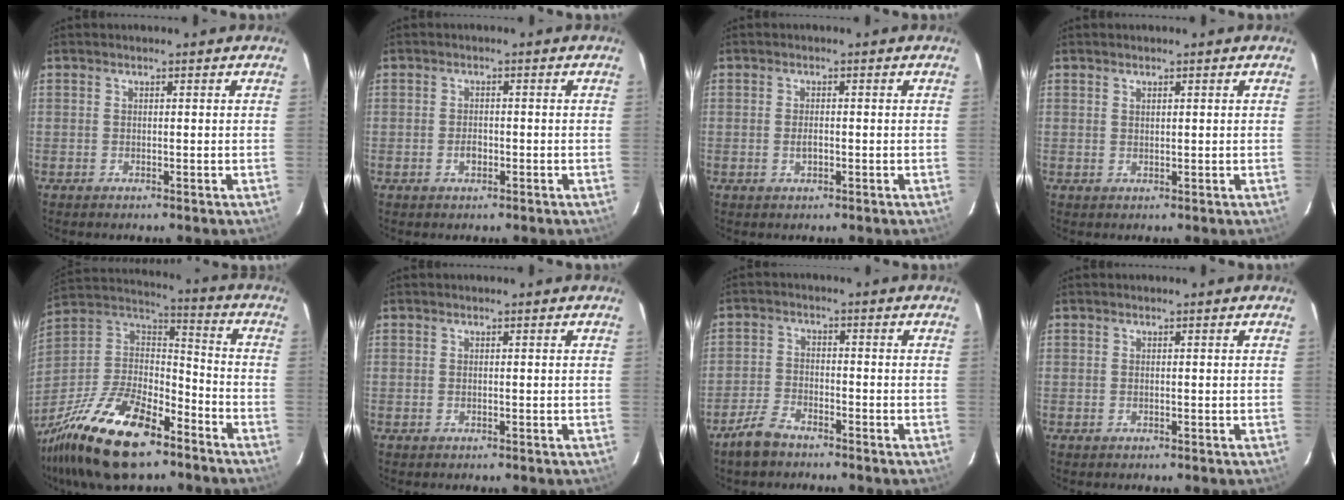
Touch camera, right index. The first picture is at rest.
{"total": 1.8, "force": [-0.9, 1.1, 1.1], "torque": [-0.021, 0.004, -0.015]}
{"total": 1.6, "force": [-0.6, 0.8, 1.3], "torque": [-0.026, 0.003, -0.011]}
{"total": 0.8, "force": [0.5, 0.3, 0.4], "torque": [-0.007, 0.002, 0.011]}
{"total": 26.4, "force": [-17.6, 10.8, 16.5], "torque": [-0.343, -0.016, -0.305]}
{"total": 0.0}
{"total": 5.5, "force": [-4.4, 2.2, 2.5], "torque": [-0.070, 0.005, -0.086]}
{"total": 0.0}